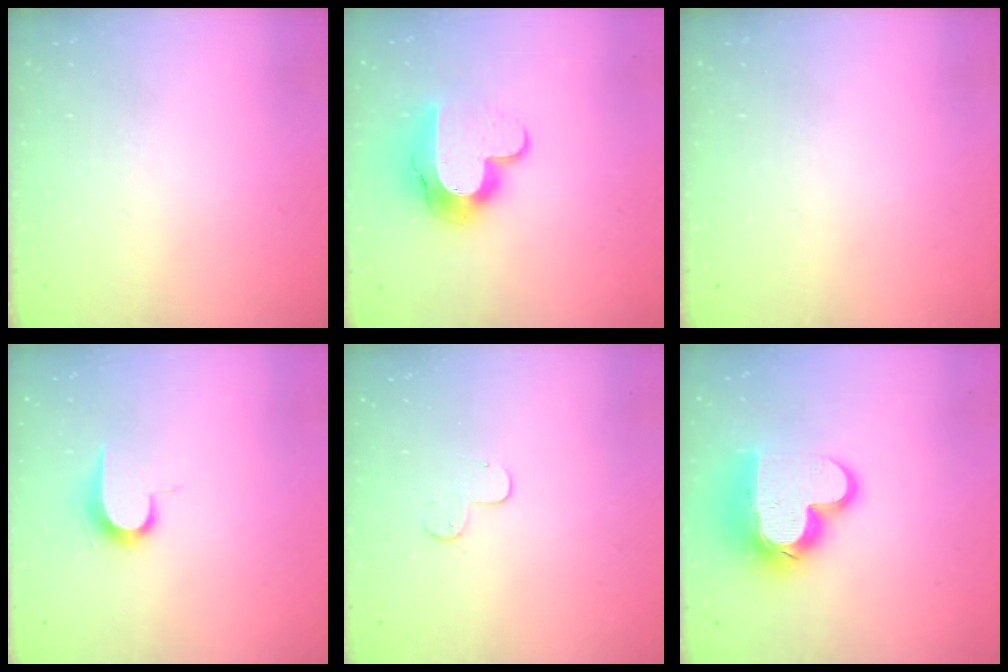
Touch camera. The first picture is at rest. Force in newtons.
{"total": 13.0, "press": 13.0, "slide": 1.0}
{"total": 0.0}
{"total": 7.2, "press": 7.1, "slide": 0.7}
{"total": 4.3, "press": 4.3, "slide": 0.4}
{"total": 16.3, "press": 16.3, "slide": 1.1}